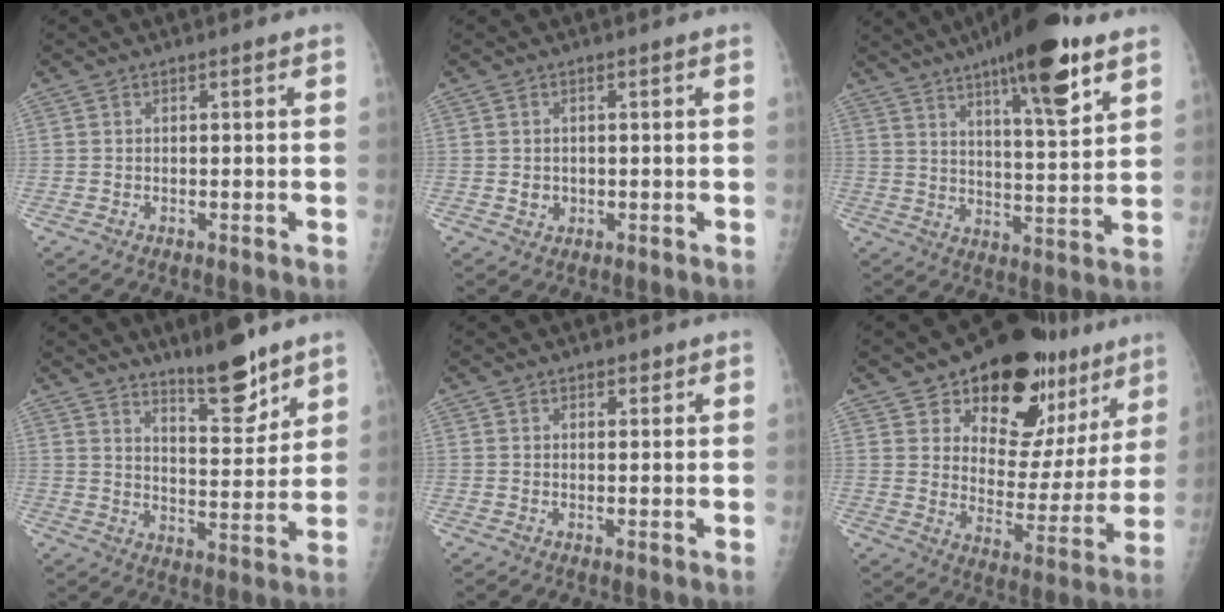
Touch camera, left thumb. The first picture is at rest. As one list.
[{"total": 2.0, "force": [-0.1, 1.8, 0.8], "torque": [-0.005, 0.001, 0.005]}, {"total": 16.9, "force": [10.1, 3.8, 13.0], "torque": [-0.177, -0.048, 0.156]}, {"total": 10.4, "force": [8.1, 2.6, 6.0], "torque": [-0.071, -0.069, 0.135]}, {"total": 1.3, "force": [0.9, 0.9, 0.5], "torque": [0.005, -0.005, 0.010]}, {"total": 22.4, "force": [15.2, 12.1, 11.2], "torque": [-0.115, -0.076, 0.212]}]